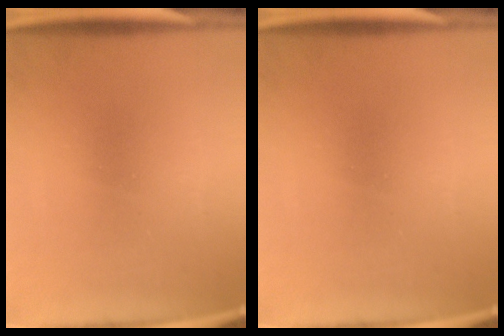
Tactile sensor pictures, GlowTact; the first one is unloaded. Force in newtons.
{"total": 0.0}